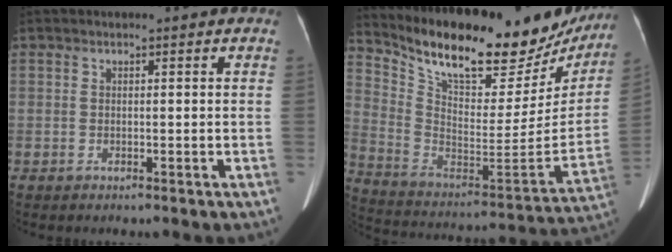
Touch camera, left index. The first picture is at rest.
{"total": 28.9, "force": [23.7, 9.8, 13.3], "torque": [-0.229, -0.022, 0.340]}